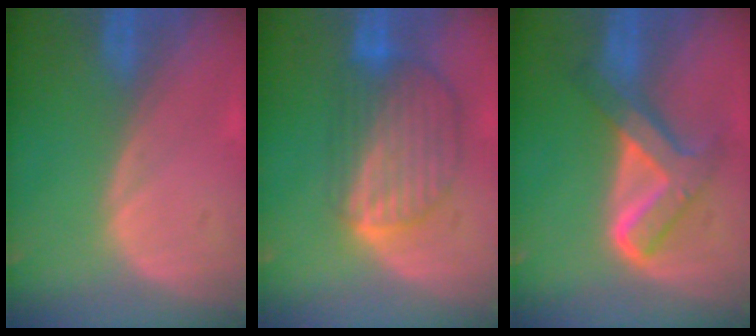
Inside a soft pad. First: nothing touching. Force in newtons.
{"total": 8.7, "press": 7.6, "slide": 4.1}
{"total": 7.2, "press": 7.2, "slide": 0.3}